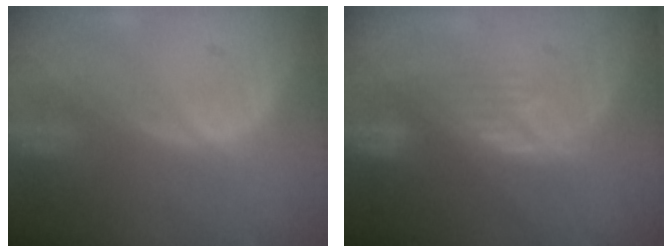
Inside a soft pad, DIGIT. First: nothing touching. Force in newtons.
{"total": 4.3, "press": 4.0, "slide": 1.4}